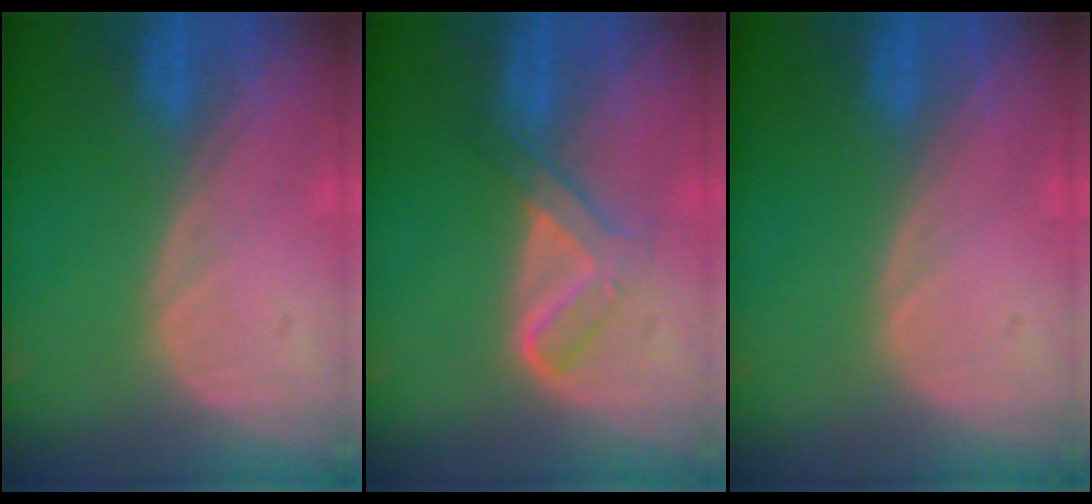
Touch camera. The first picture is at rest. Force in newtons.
{"total": 4.4, "press": 4.4, "slide": 0.4}
{"total": 0.0}